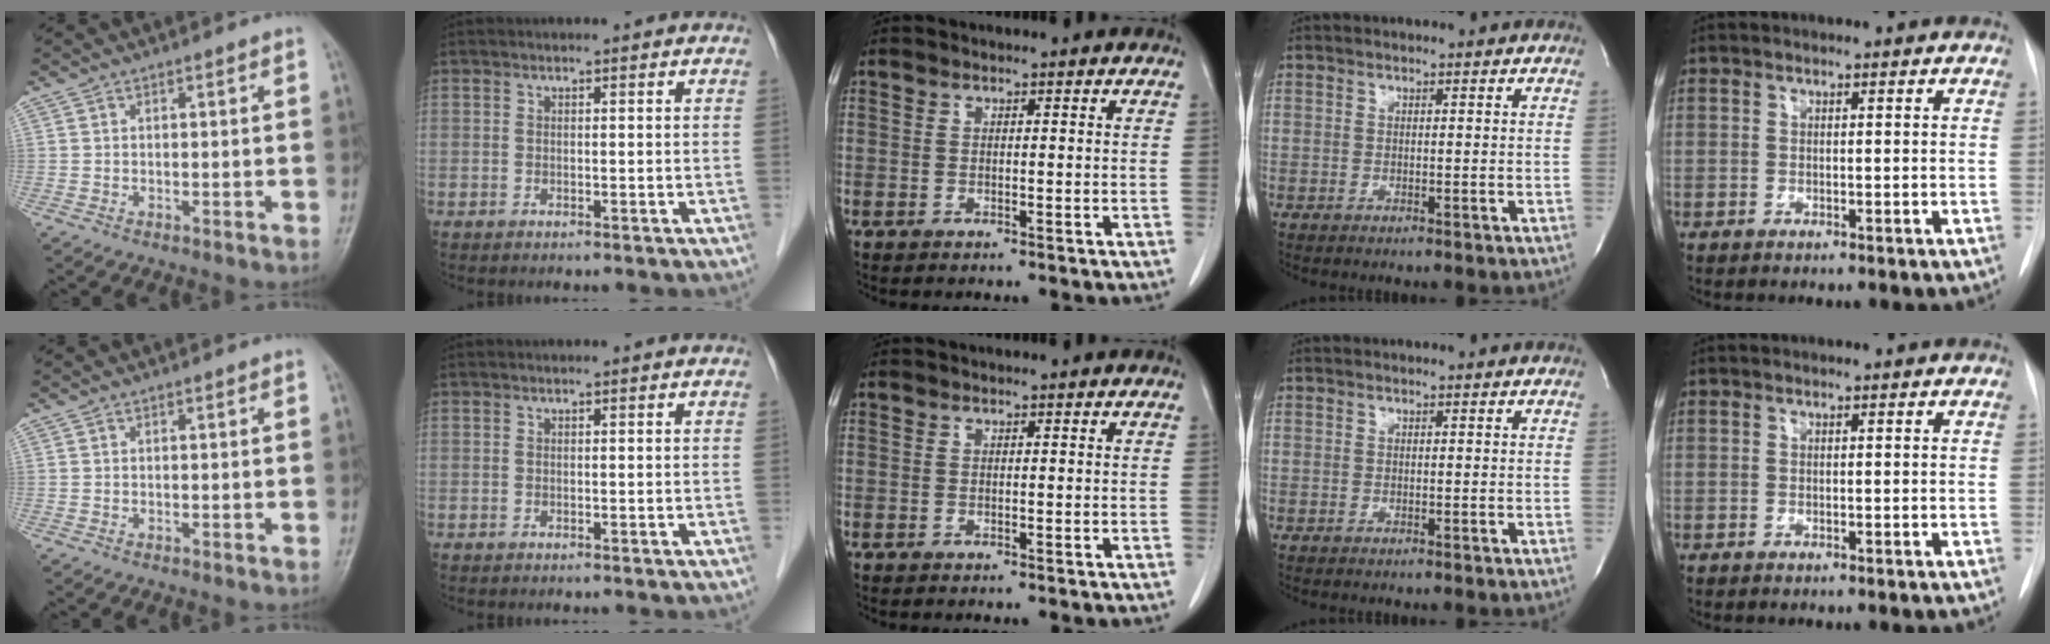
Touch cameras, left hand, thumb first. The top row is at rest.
{}